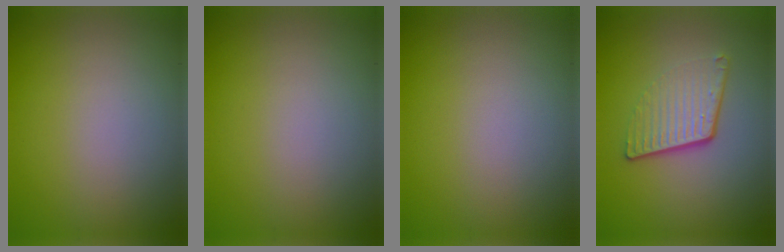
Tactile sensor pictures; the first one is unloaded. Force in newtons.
{"total": 0.0}
{"total": 0.0}
{"total": 4.2, "press": 2.7, "slide": 3.2}